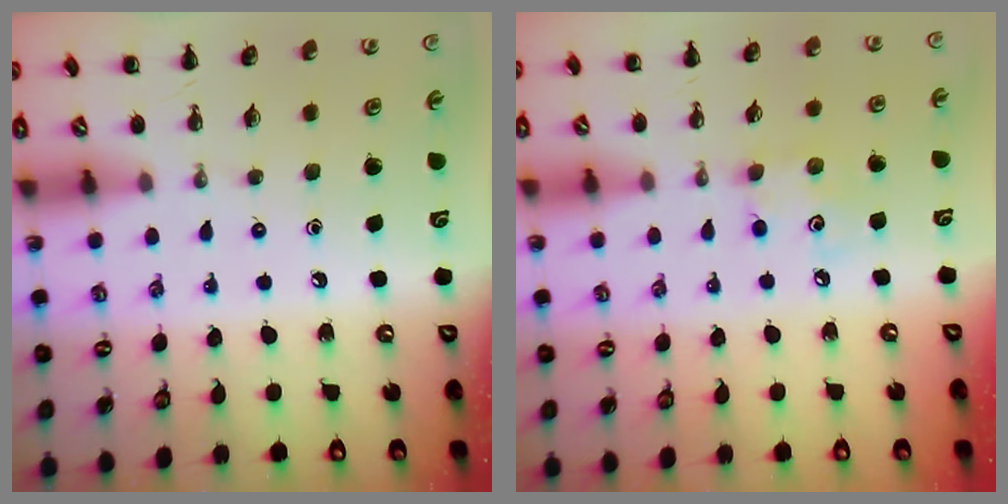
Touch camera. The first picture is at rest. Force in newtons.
{"total": 5.5, "press": 5.4, "slide": 1.2}